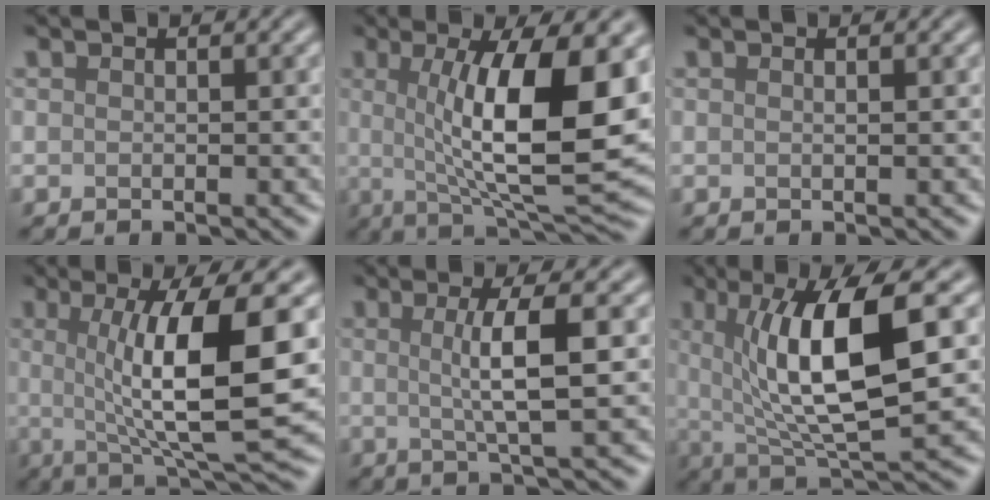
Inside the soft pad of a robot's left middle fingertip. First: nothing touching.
{"total": 12.0, "force": [1.2, 3.0, 11.5], "torque": [-0.166, -0.005, 0.024]}
{"total": 0.5, "force": [0.2, 0.2, 0.4], "torque": [-0.002, 0.003, 0.001]}
{"total": 10.5, "force": [1.0, 2.3, 10.2], "torque": [-0.143, -0.011, 0.022]}
{"total": 4.8, "force": [0.5, 0.9, 4.7], "torque": [-0.074, 0.003, 0.007]}
{"total": 10.6, "force": [1.8, 3.0, 10.0], "torque": [-0.157, -0.003, 0.036]}